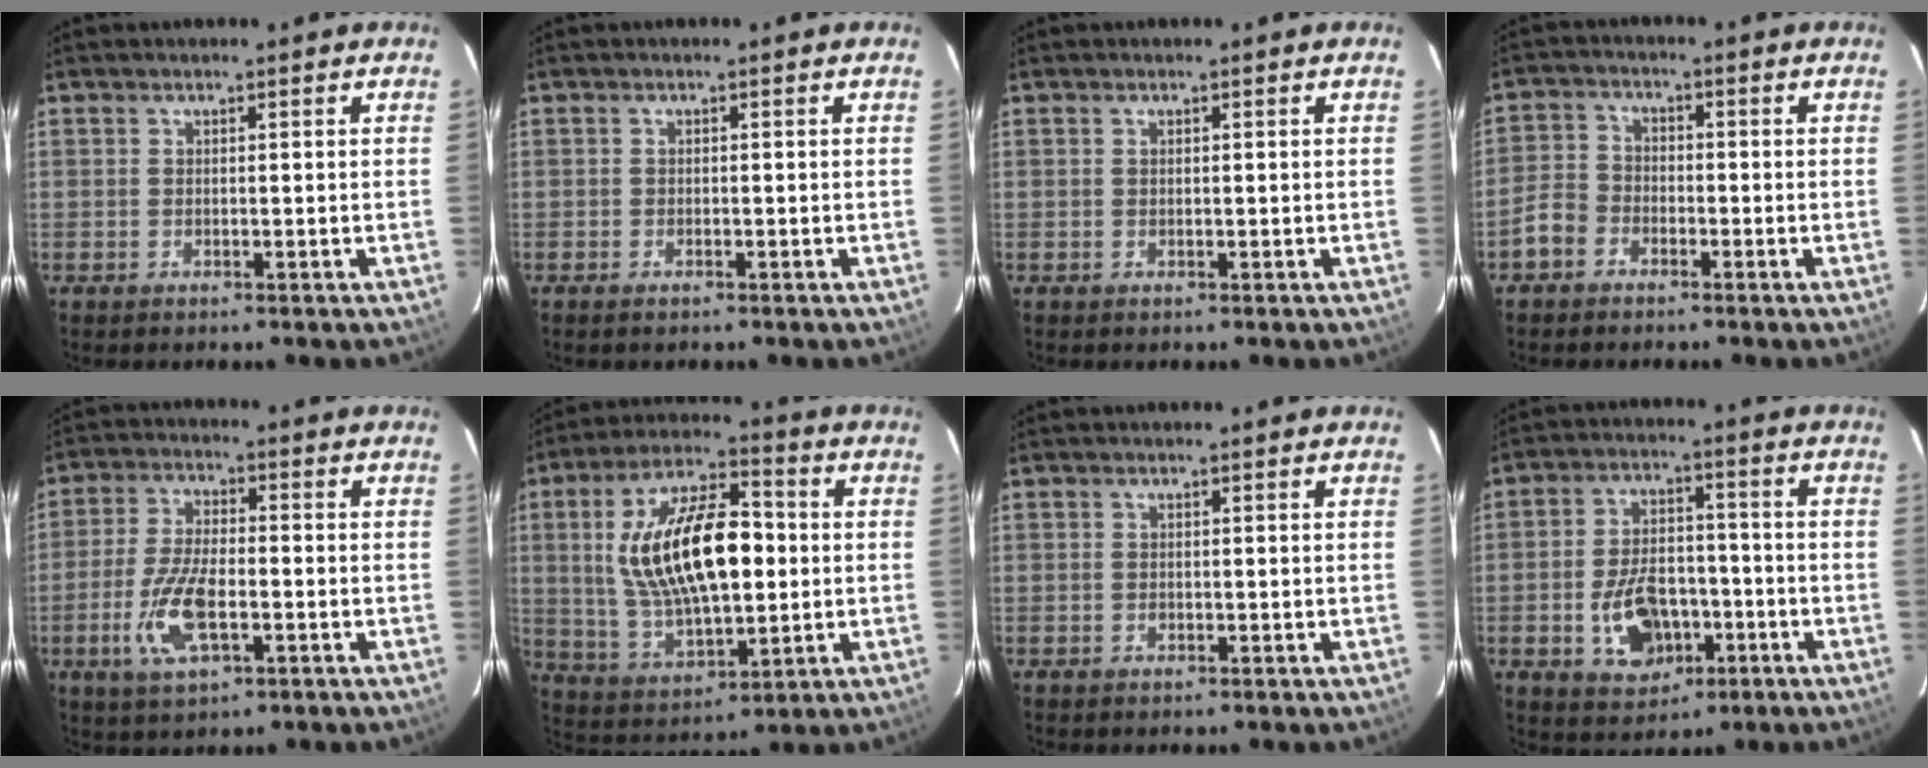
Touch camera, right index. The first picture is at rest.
{"total": 0.7, "force": [-0.6, 0.3, 0.3], "torque": [-0.008, -0.001, -0.012]}
{"total": 0.0}
{"total": 4.6, "force": [-2.8, 3.4, 1.4], "torque": [-0.032, 0.016, -0.057]}
{"total": 10.8, "force": [-3.5, 4.4, 9.3], "torque": [-0.197, -0.005, -0.065]}
{"total": 20.2, "force": [1.6, 9.3, 17.9], "torque": [-0.337, 0.018, 0.043]}
{"total": 0.7, "force": [-0.2, 0.6, 0.4], "torque": [-0.006, 0.000, -0.003]}
{"total": 11.6, "force": [-4.0, 7.5, 7.9], "torque": [-0.159, 0.012, -0.052]}